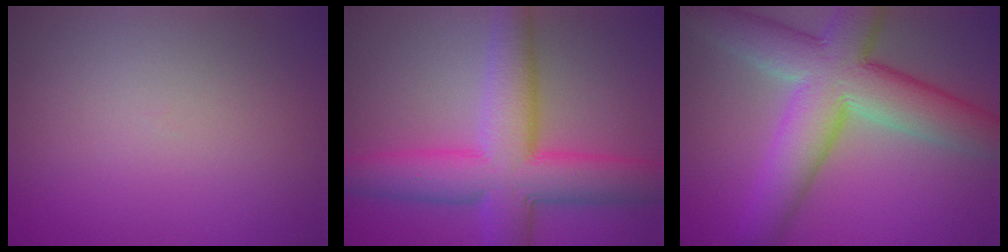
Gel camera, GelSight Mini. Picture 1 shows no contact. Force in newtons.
{"total": 9.2, "press": 9.2, "slide": 0.1}
{"total": 10.5, "press": 10.5, "slide": 0.8}